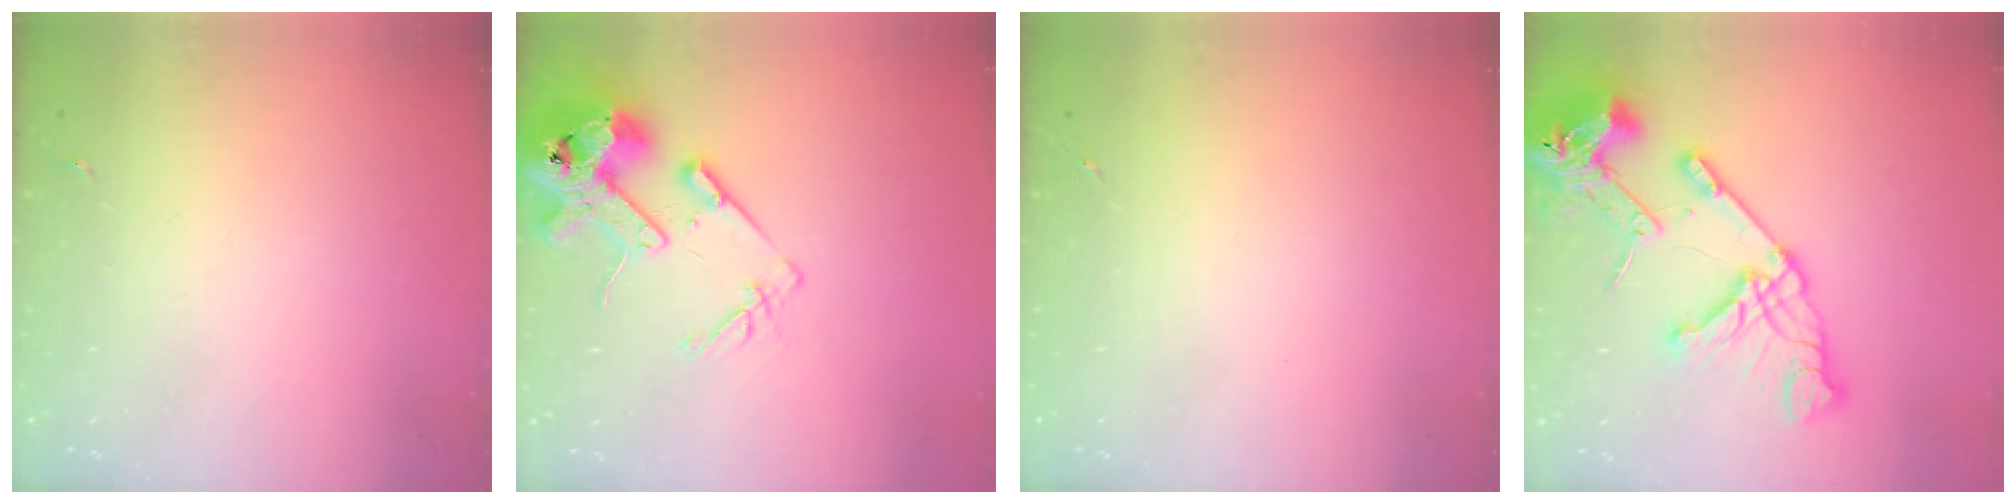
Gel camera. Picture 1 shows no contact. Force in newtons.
{"total": 16.1, "press": 15.9, "slide": 2.4}
{"total": 0.0}
{"total": 24.0, "press": 23.9, "slide": 2.5}